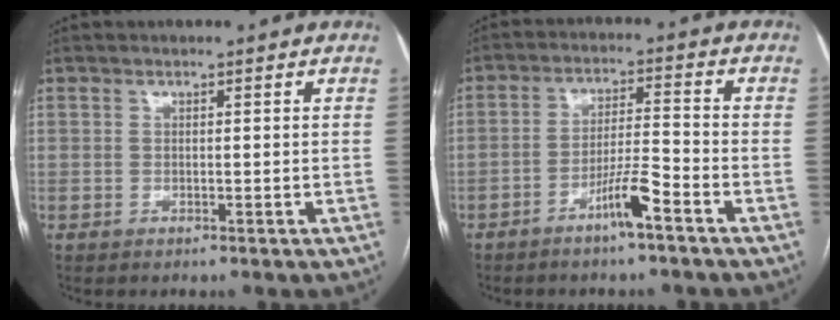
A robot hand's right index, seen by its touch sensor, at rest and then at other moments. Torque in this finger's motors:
{"motor_torque": [1.62, -0.52, 0.78, 0.18]}